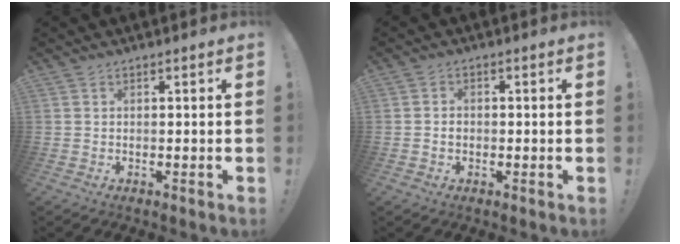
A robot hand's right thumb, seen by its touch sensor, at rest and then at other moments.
{"total": 1.7, "force": [-0.5, 1.4, 0.9], "torque": [-0.010, 0.004, -0.011]}